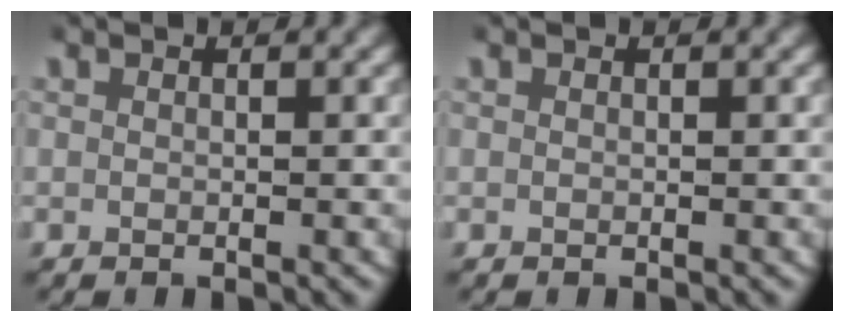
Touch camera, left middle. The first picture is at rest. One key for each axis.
{"total": 0.0}